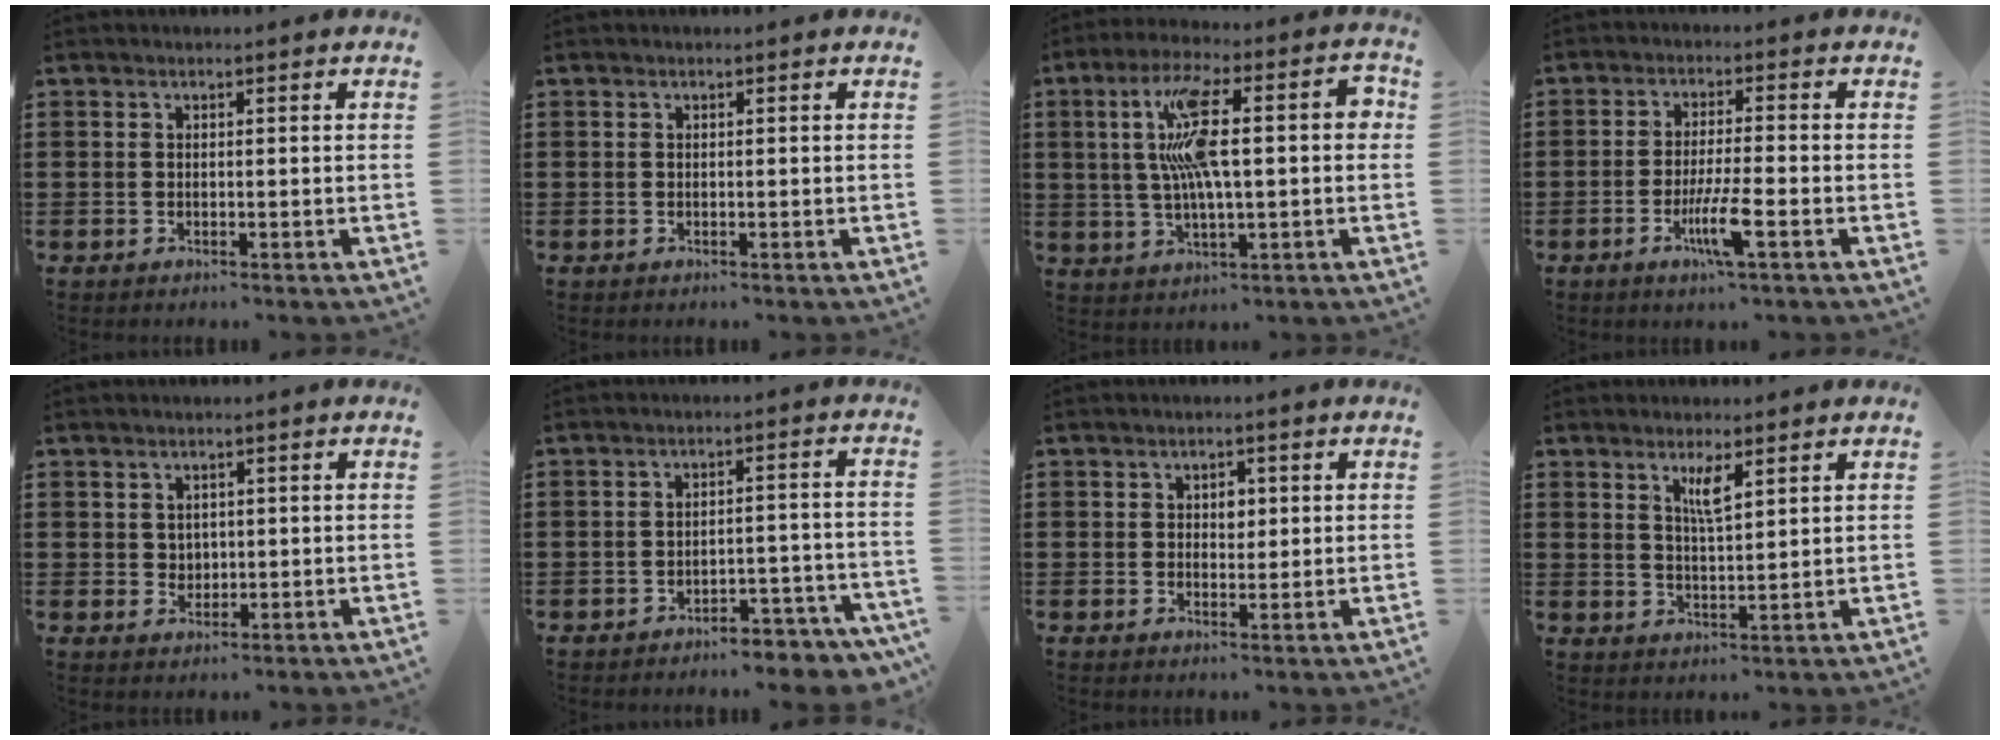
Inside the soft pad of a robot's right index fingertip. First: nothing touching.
{"total": 0.0}
{"total": 13.5, "force": [1.6, 3.8, 12.8], "torque": [-0.255, 0.009, 0.020]}
{"total": 6.2, "force": [-2.6, 0.4, 5.7], "torque": [-0.112, -0.017, -0.048]}
{"total": 1.8, "force": [0.9, 1.4, 0.4], "torque": [-0.013, 0.009, 0.017]}
{"total": 4.4, "force": [-4.1, 0.4, 1.3], "torque": [-0.025, 0.001, -0.082]}
{"total": 2.2, "force": [0.6, 1.5, 1.4], "torque": [-0.022, 0.005, 0.008]}
{"total": 3.7, "force": [2.0, 0.7, 3.0], "torque": [-0.056, 0.000, 0.032]}